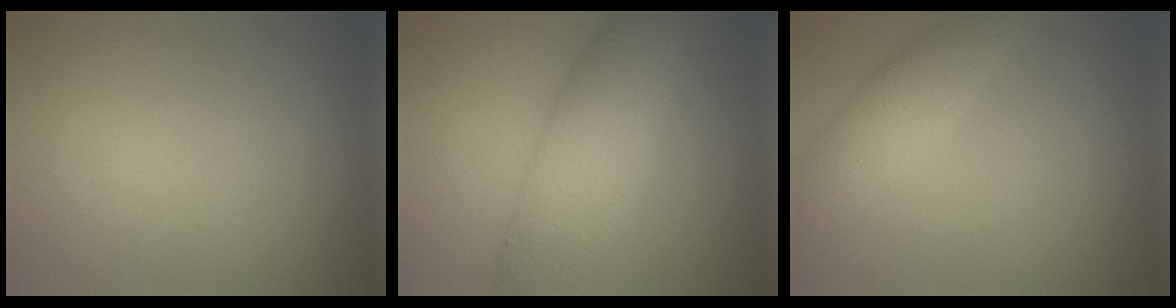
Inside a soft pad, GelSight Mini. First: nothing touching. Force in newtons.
{"total": 7.6, "press": 7.6, "slide": 0.1}
{"total": 3.5, "press": 3.5, "slide": 0.2}